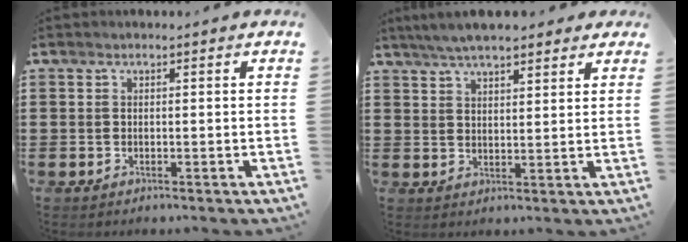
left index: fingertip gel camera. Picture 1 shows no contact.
{"total": 5.3, "force": [4.6, 1.0, 2.5], "torque": [-0.059, -0.003, 0.084]}